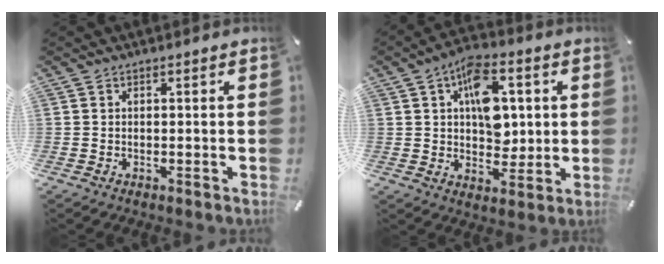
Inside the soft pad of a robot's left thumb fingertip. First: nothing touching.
{"total": 12.6, "force": [3.0, 8.5, 8.8], "torque": [-0.117, -0.001, 0.054]}